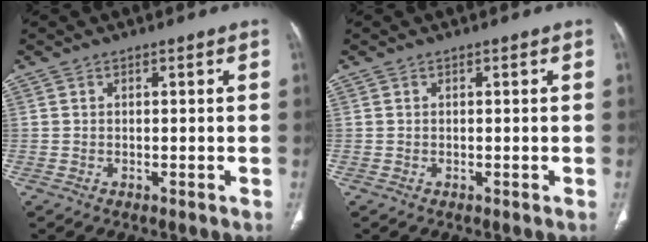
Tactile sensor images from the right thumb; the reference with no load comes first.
{"total": 0.0}